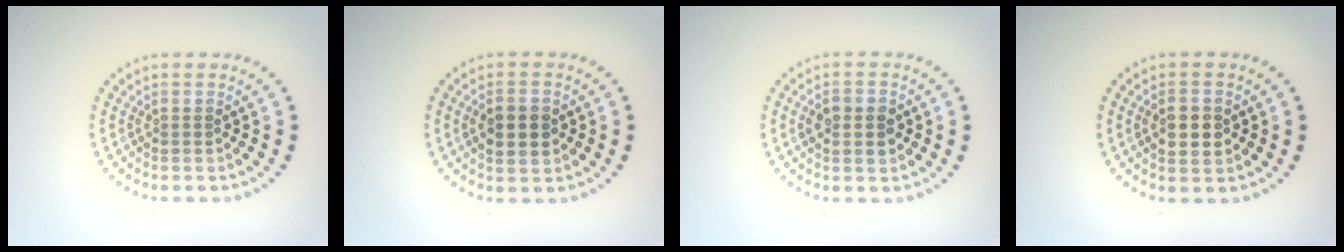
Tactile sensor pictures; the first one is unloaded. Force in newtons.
{"total": 3.0, "press": 3.0, "slide": 0.2}
{"total": 2.9, "press": 2.9, "slide": 0.0}
{"total": 2.9, "press": 2.9, "slide": 0.2}